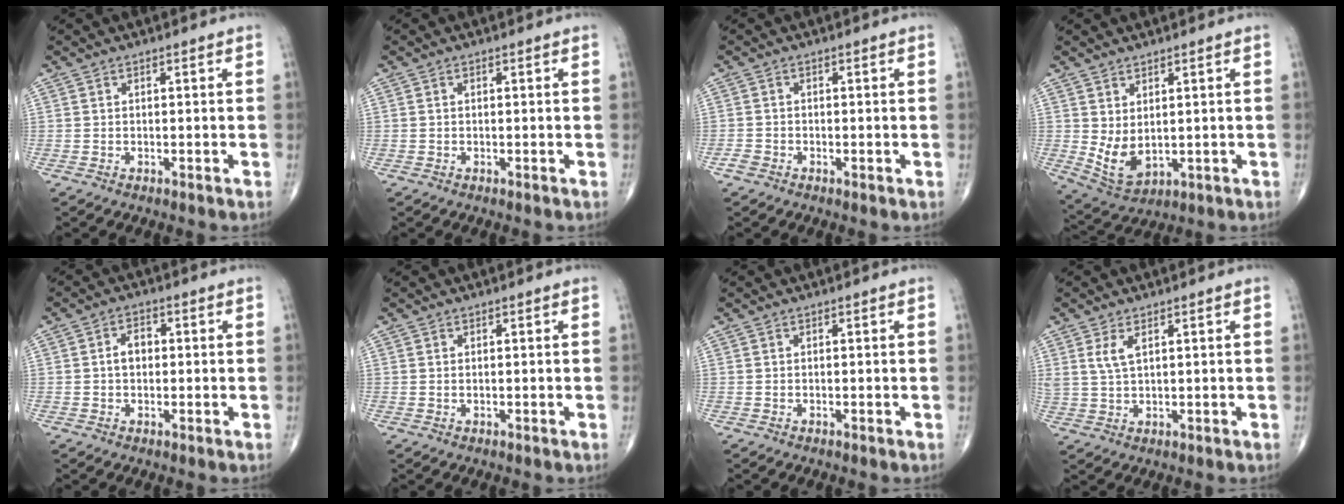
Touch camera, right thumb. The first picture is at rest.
{"total": 0.0}
{"total": 1.6, "force": [-0.9, 1.1, 0.8], "torque": [-0.011, 0.001, -0.021]}
{"total": 6.4, "force": [0.8, 3.7, 5.2], "torque": [-0.091, -0.015, 0.035]}
{"total": 3.5, "force": [0.0, 2.5, 2.4], "torque": [-0.034, 0.013, -0.004]}
{"total": 0.0}
{"total": 0.0}
{"total": 3.4, "force": [1.6, 1.4, 2.6], "torque": [-0.056, -0.005, 0.039]}